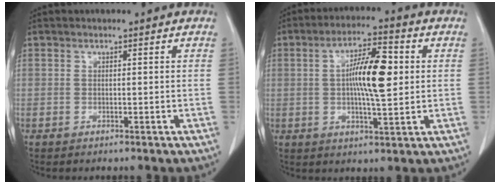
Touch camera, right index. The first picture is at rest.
{"total": 10.0, "force": [1.1, 2.0, 9.7], "torque": [-0.172, 0.010, 0.015]}